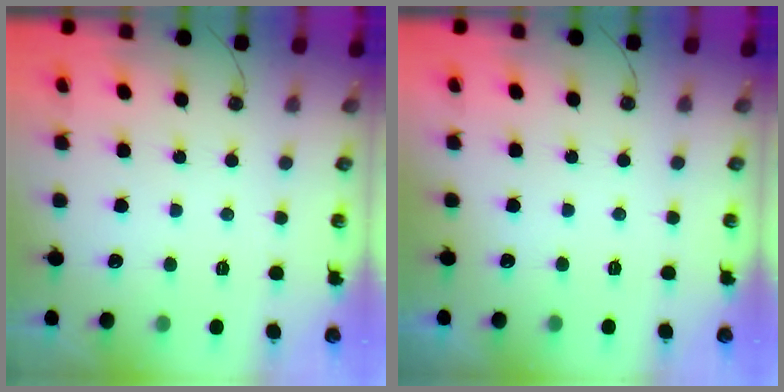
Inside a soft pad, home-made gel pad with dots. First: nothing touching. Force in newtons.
{"total": 0.0}